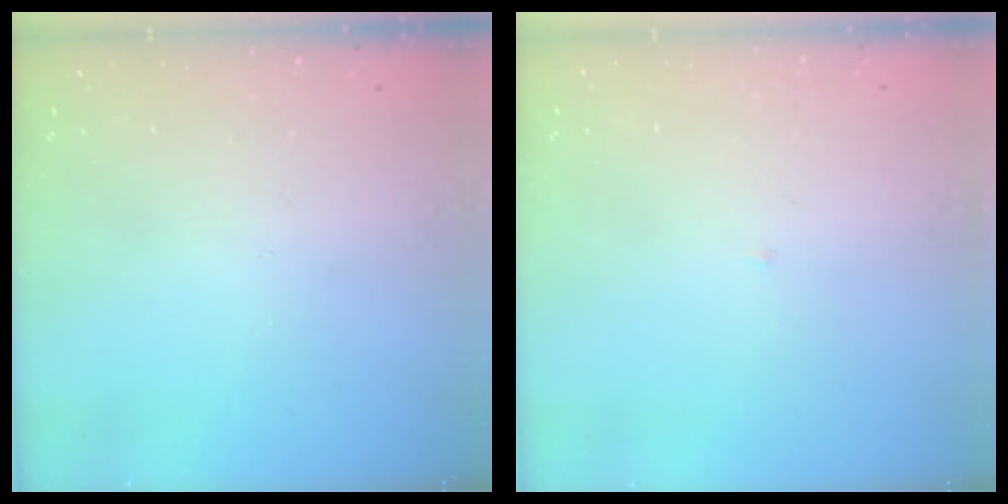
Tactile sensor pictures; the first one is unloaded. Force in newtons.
{"total": 2.0, "press": 2.0, "slide": 0.2}